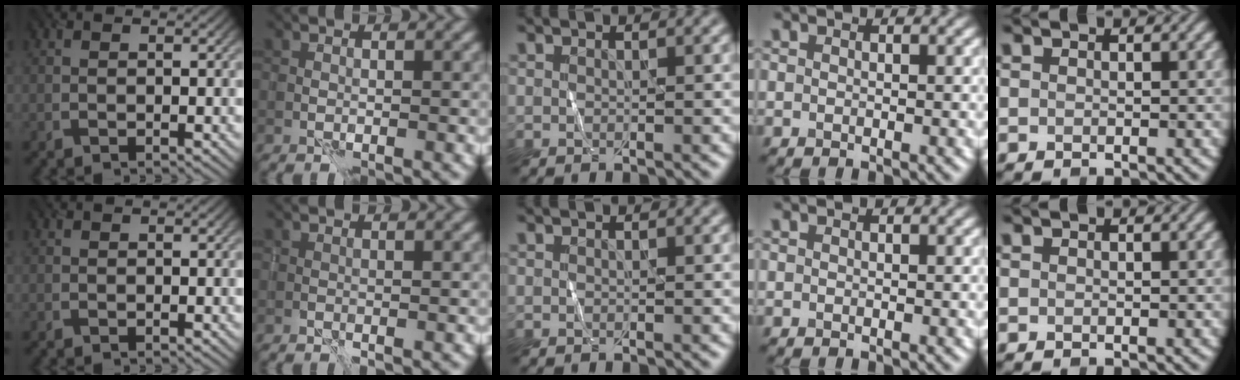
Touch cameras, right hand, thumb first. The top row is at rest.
{}